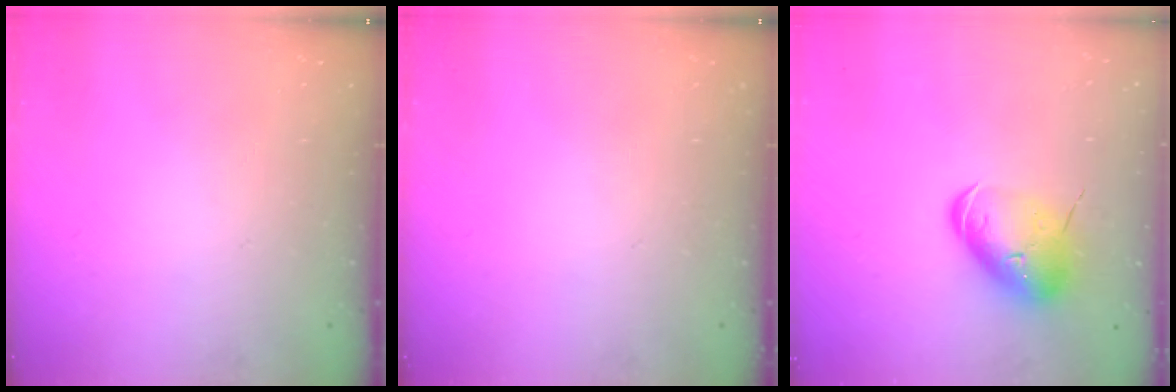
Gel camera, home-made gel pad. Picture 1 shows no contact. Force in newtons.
{"total": 0.0}
{"total": 10.0, "press": 9.8, "slide": 1.9}